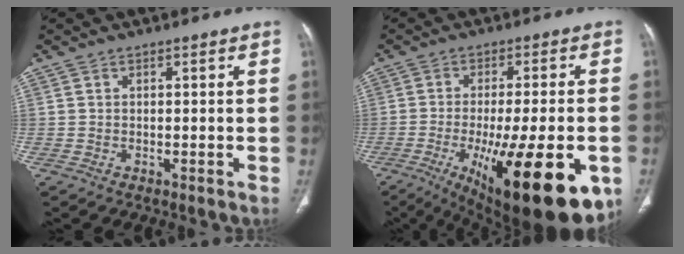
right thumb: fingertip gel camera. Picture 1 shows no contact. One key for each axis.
{"total": 25.2, "fx": -9.0, "fy": 7.7, "fz": 22.2, "tx": -0.283, "ty": -0.020, "tz": -0.113}